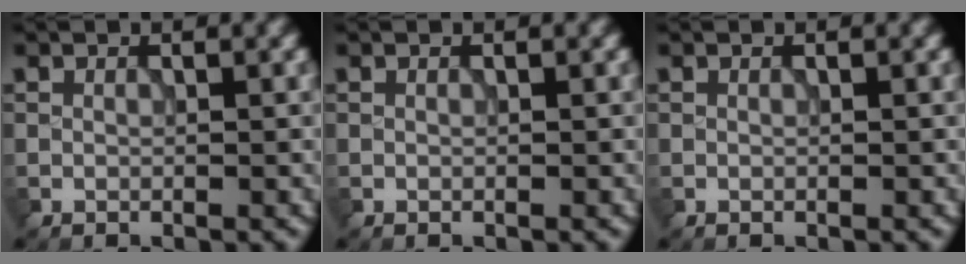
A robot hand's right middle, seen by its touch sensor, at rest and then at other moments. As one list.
[{"total": 0.0}, {"total": 0.0}]